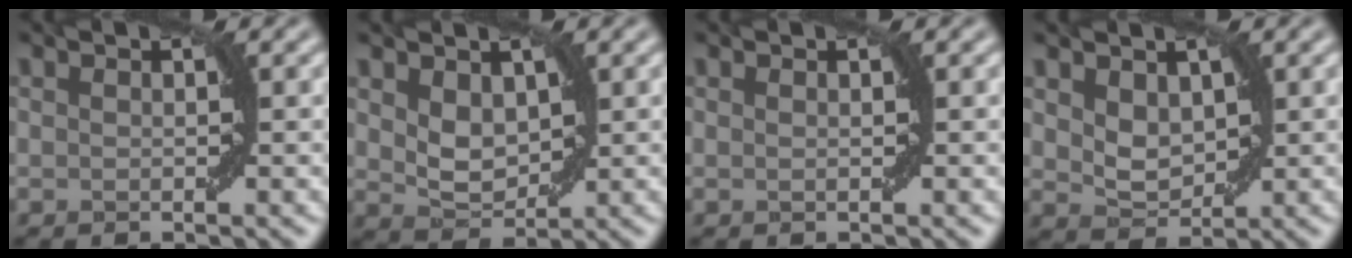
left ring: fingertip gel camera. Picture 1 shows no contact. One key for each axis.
{"total": 2.7, "fx": 0.9, "fy": 1.8, "fz": 1.7, "tx": -0.038, "ty": -0.006, "tz": 0.022}
{"total": 0.0}
{"total": 2.3, "fx": 0.9, "fy": 1.6, "fz": 1.4, "tx": -0.031, "ty": -0.005, "tz": 0.020}